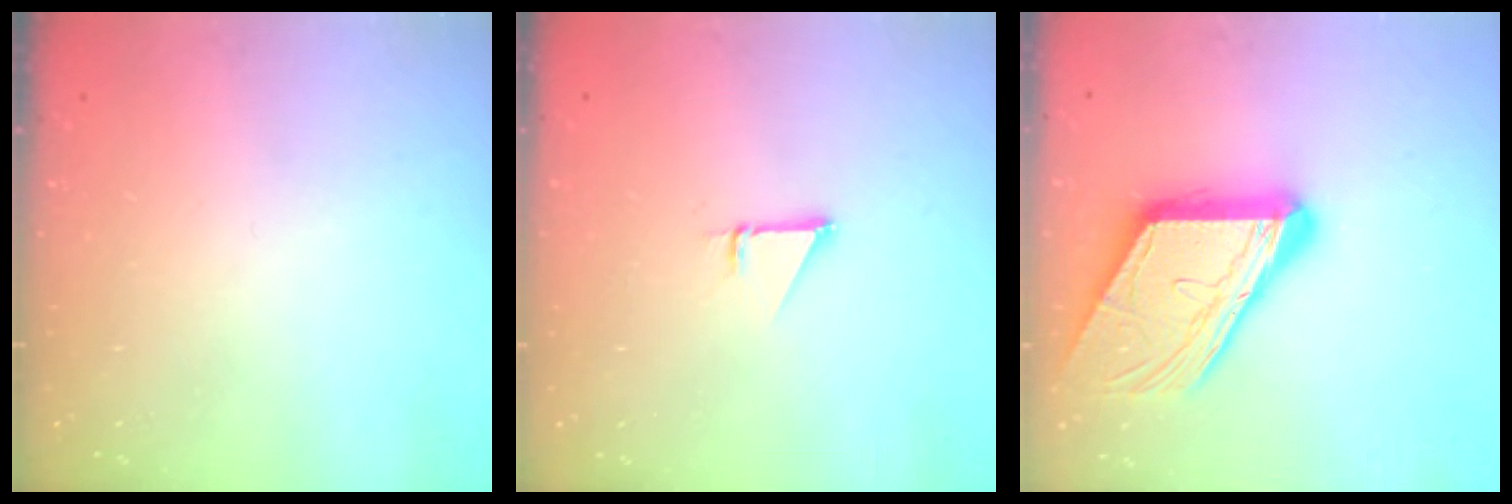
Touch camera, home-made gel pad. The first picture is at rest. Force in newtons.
{"total": 0.9, "press": 0.9, "slide": 0.1}
{"total": 17.8, "press": 17.7, "slide": 1.8}